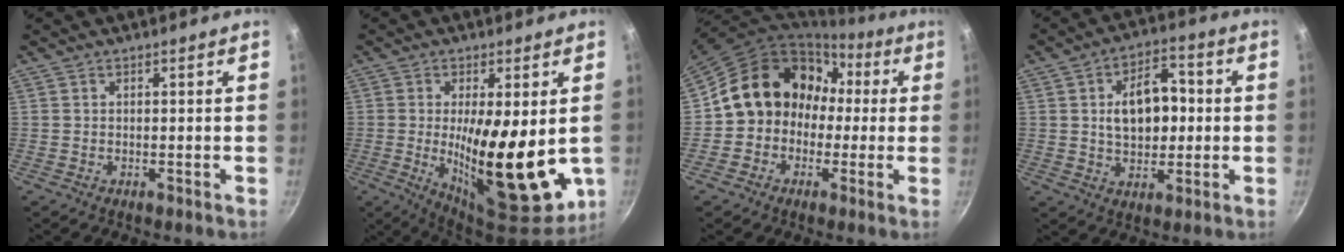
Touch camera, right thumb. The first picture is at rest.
{"total": 19.9, "force": [-1.0, 7.1, 18.6], "torque": [-0.263, -0.024, -0.003]}
{"total": 15.1, "force": [0.0, 13.0, 7.6], "torque": [-0.076, 0.060, -0.010]}
{"total": 12.2, "force": [0.9, 7.9, 9.3], "torque": [-0.111, 0.014, 0.012]}